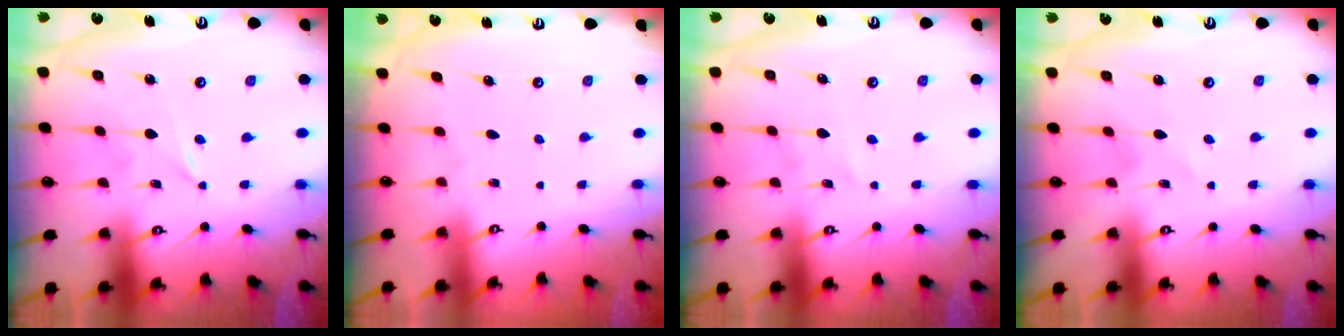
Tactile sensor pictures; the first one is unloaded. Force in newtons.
{"total": 0.0}
{"total": 2.8, "press": 2.8, "slide": 0.4}
{"total": 1.9, "press": 1.9, "slide": 0.1}